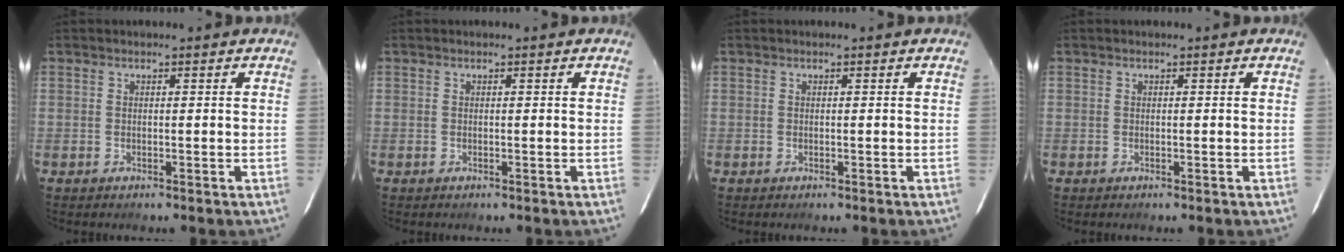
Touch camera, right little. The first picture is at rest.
{"total": 0.0}
{"total": 0.0}
{"total": 0.0}